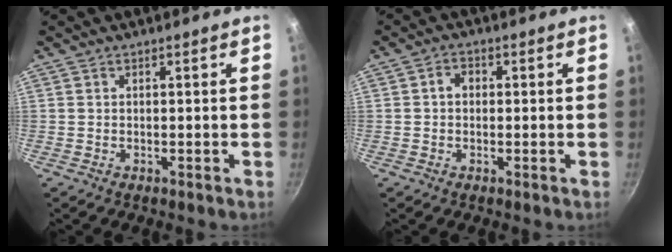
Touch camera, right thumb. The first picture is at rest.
{"total": 2.5, "force": [0.2, 1.9, 1.5], "torque": [-0.017, 0.008, 0.000]}